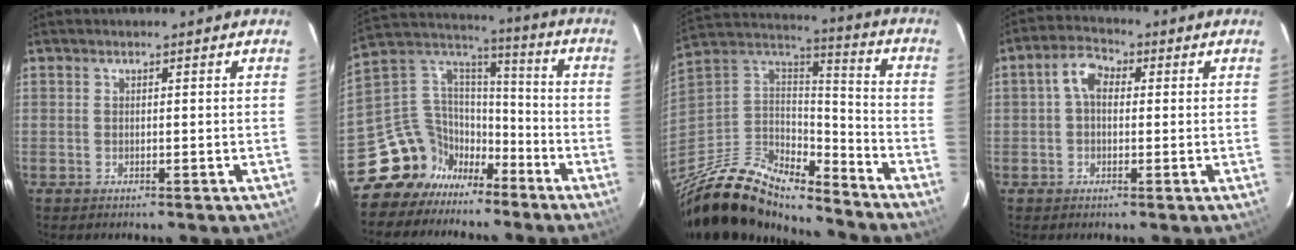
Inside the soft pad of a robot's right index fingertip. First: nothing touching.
{"total": 13.4, "force": [-9.7, 8.9, 2.4], "torque": [-0.071, 0.061, -0.169]}
{"total": 23.8, "force": [-19.6, 8.2, 10.6], "torque": [-0.231, -0.006, -0.352]}
{"total": 4.7, "force": [0.5, 3.2, 3.3], "torque": [-0.065, 0.021, 0.006]}